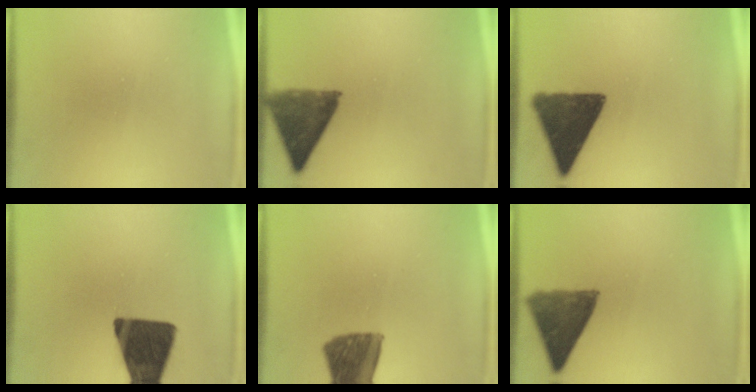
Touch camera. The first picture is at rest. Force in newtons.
{"total": 8.4}
{"total": 13.2}
{"total": 17.0}
{"total": 10.5}
{"total": 9.6}